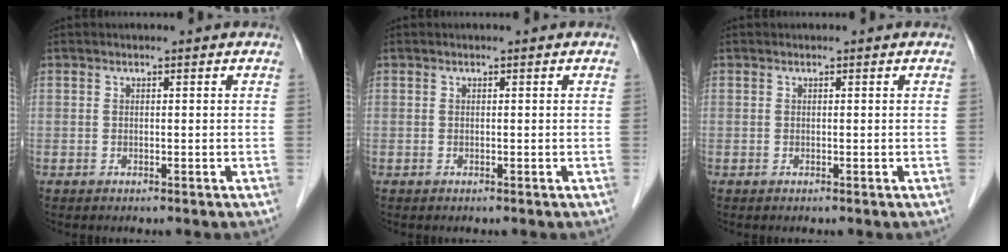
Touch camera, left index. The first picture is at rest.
{"total": 0.0}
{"total": 0.0}